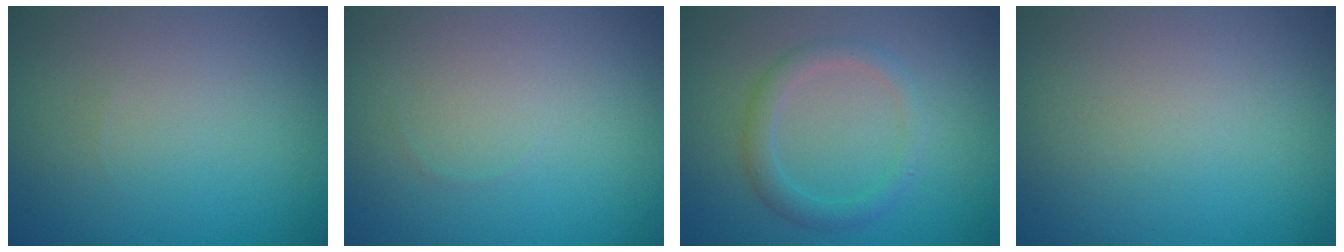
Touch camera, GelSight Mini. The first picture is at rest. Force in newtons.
{"total": 0.0}
{"total": 2.2, "press": 2.2, "slide": 0.1}
{"total": 0.0}